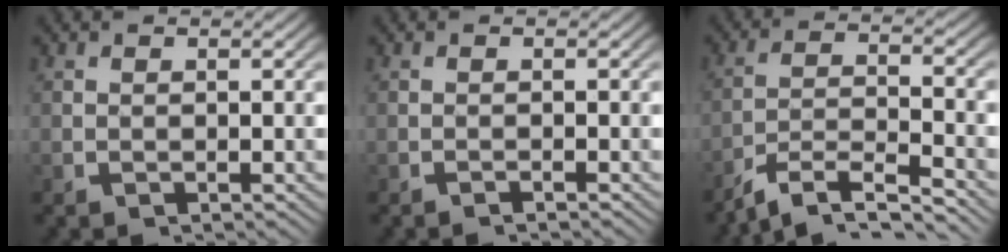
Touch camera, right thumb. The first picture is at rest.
{"total": 0.6, "force": [-0.6, -0.2, 0.2], "torque": [-0.001, 0.004, -0.014]}
{"total": 8.2, "force": [-5.3, 4.3, 4.7], "torque": [-0.100, -0.030, -0.079]}